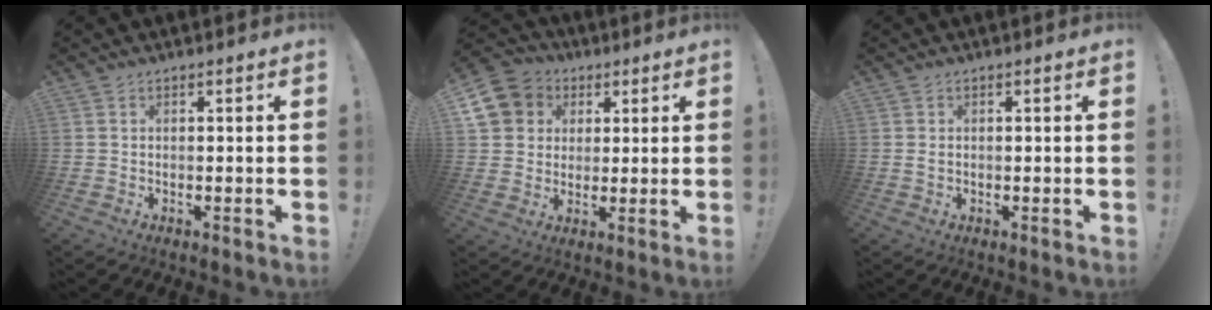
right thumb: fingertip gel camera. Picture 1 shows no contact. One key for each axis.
{"total": 11.3, "fx": 3.5, "fy": 10.0, "fz": 3.9, "tx": -0.059, "ty": -0.012, "tz": 0.072}
{"total": 0.6, "fx": 0.2, "fy": 0.4, "fz": 0.4, "tx": -0.004, "ty": 0.001, "tz": 0.002}